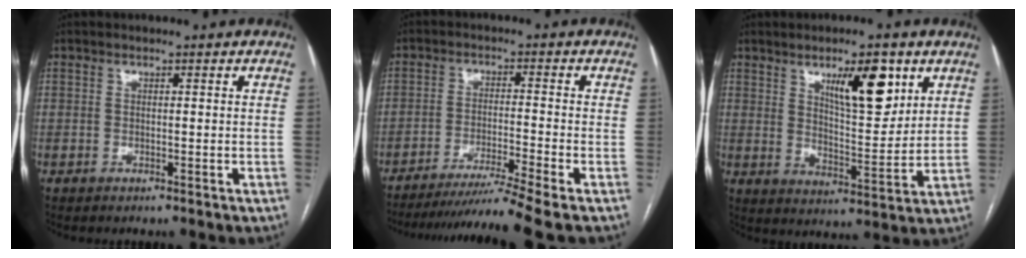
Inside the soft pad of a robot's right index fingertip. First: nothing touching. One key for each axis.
{"total": 10.3, "fx": -8.7, "fy": -3.3, "fz": 4.6, "tx": -0.063, "ty": -0.027, "tz": -0.143}
{"total": 10.7, "fx": 5.6, "fy": 3.0, "fz": 8.6, "tx": -0.138, "ty": -0.004, "tz": 0.095}